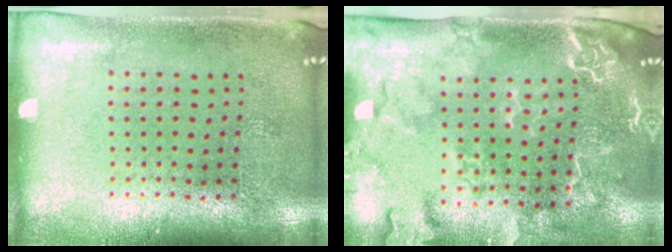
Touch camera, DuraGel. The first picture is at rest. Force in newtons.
{"total": 2.8, "press": 2.5, "slide": 1.4}